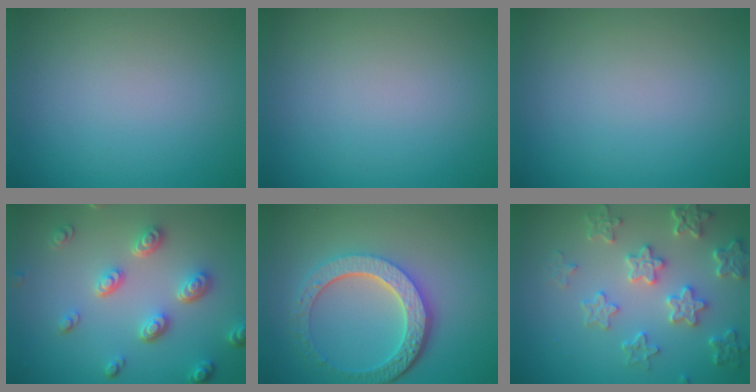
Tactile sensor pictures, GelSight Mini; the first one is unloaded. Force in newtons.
{"total": 0.0}
{"total": 0.0}
{"total": 4.5, "press": 3.6, "slide": 2.8}
{"total": 6.0, "press": 4.5, "slide": 4.0}
{"total": 5.1, "press": 4.2, "slide": 2.9}